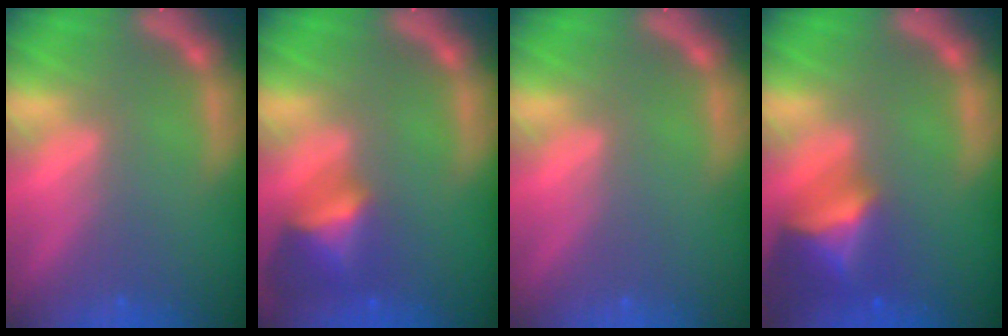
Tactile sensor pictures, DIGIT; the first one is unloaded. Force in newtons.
{"total": 4.5}
{"total": 0.0}
{"total": 6.0}